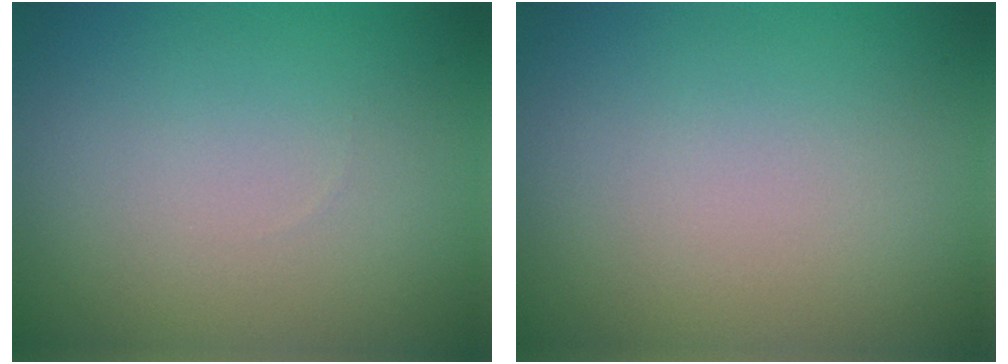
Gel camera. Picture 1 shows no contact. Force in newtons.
{"total": 0.0}